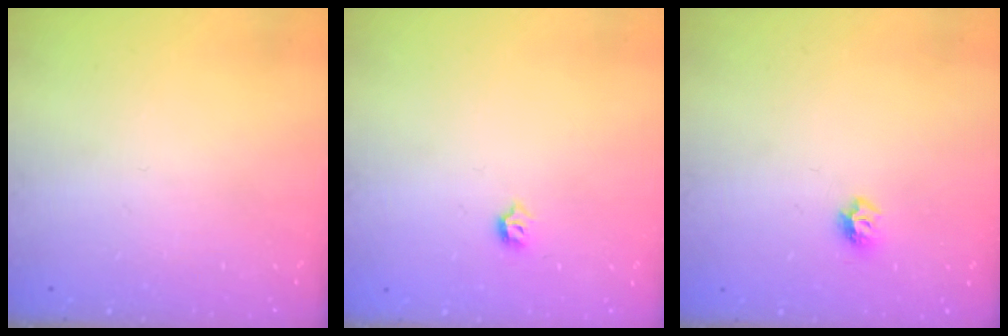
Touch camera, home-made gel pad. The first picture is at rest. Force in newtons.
{"total": 3.4, "press": 3.3, "slide": 0.6}
{"total": 6.5, "press": 6.5, "slide": 0.8}